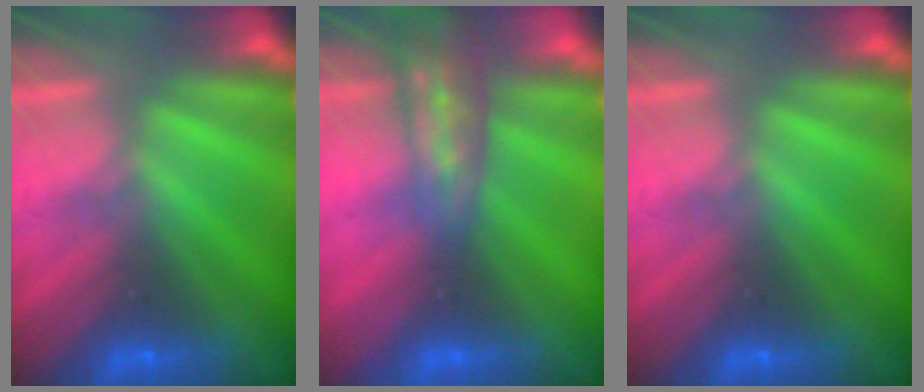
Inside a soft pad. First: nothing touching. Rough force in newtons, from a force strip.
{"total": 2.7}
{"total": 0.0}